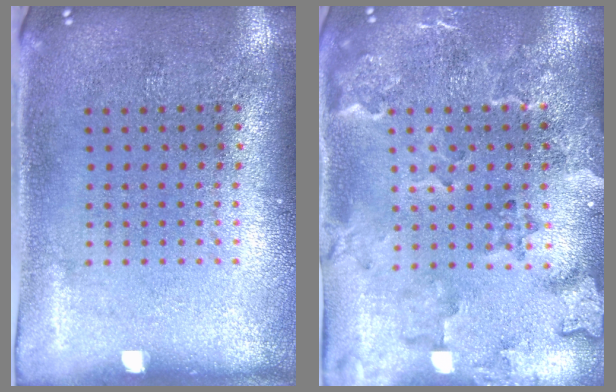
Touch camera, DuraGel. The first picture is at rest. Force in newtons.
{"total": 2.5, "press": 2.2, "slide": 1.1}